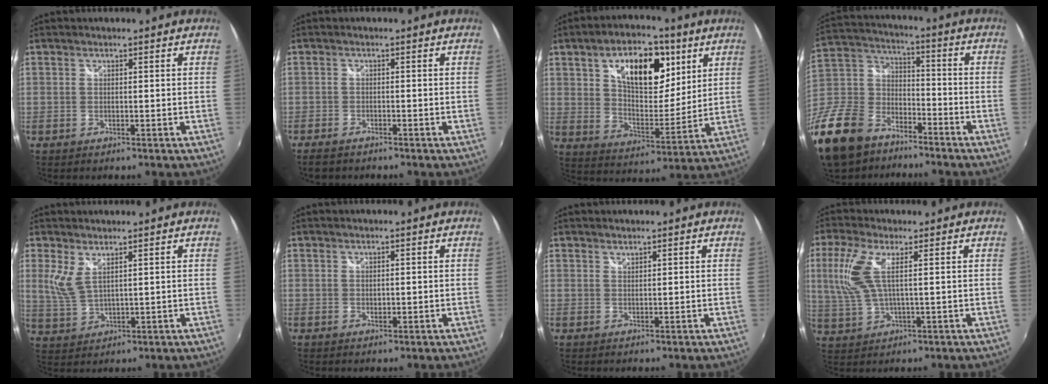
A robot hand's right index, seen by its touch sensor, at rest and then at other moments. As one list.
[{"total": 3.5, "force": [-3.0, 1.3, 1.3], "torque": [-0.038, -0.014, -0.057]}, {"total": 17.0, "force": [7.3, 8.8, 12.5], "torque": [-0.201, 0.010, 0.120]}, {"total": 27.0, "force": [-17.5, 16.0, 12.8], "torque": [-0.344, 0.010, -0.303]}, {"total": 4.6, "force": [2.5, 1.7, 3.4], "torque": [-0.077, -0.006, 0.054]}, {"total": 1.1, "force": [0.2, 0.7, 0.8], "torque": [-0.013, 0.000, 0.003]}, {"total": 0.6, "force": [0.6, 0.0, 0.0], "torque": [0.002, 0.000, 0.011]}, {"total": 8.1, "force": [2.0, 2.2, 7.5], "torque": [-0.171, 0.005, 0.047]}]